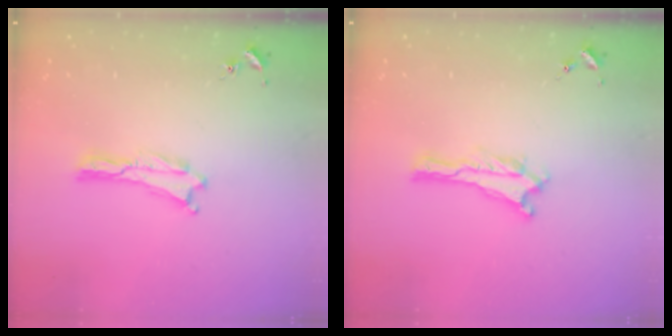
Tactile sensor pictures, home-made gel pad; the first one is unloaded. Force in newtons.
{"total": 0.0}